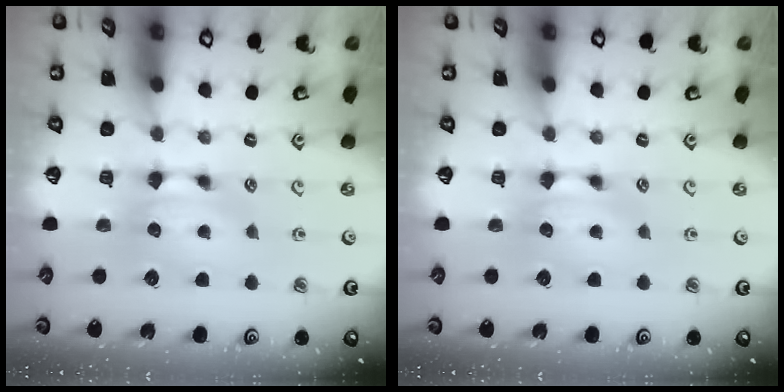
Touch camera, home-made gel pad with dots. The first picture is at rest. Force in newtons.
{"total": 0.0}